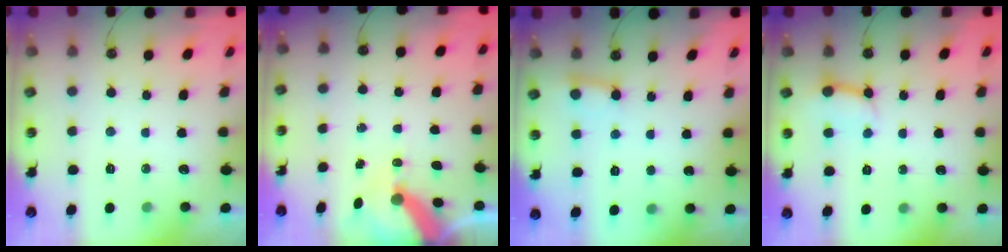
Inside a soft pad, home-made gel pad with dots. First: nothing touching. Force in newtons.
{"total": 8.2, "press": 8.1, "slide": 0.9}
{"total": 2.6, "press": 2.6, "slide": 0.2}
{"total": 4.9, "press": 4.9, "slide": 0.7}